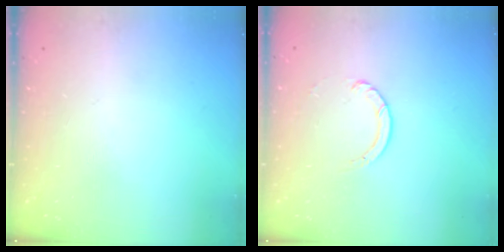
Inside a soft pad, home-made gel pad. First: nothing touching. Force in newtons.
{"total": 2.7, "press": 2.7, "slide": 0.3}